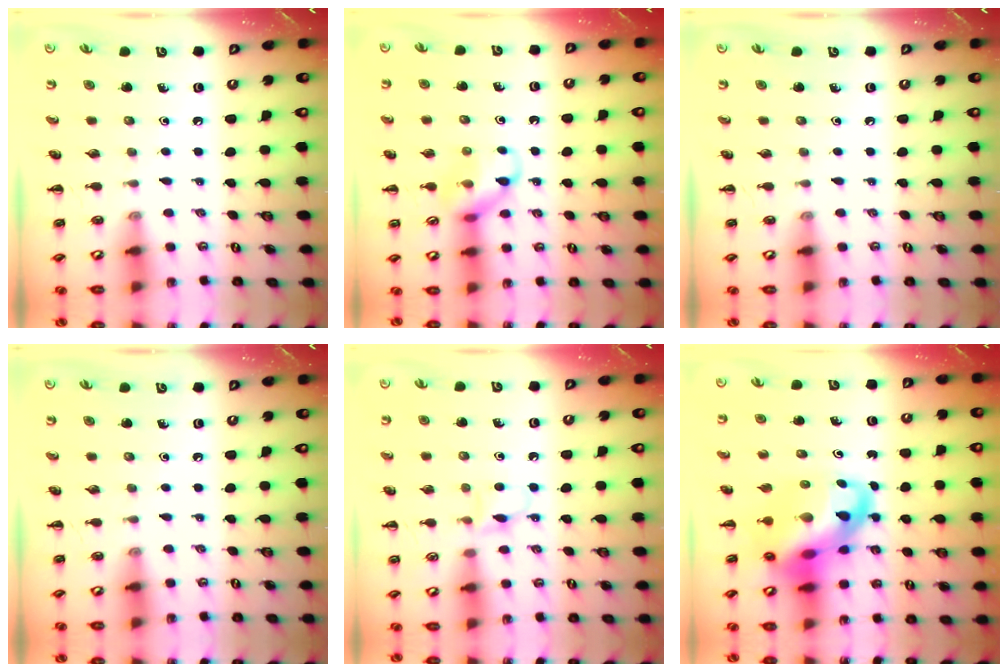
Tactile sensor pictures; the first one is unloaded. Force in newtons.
{"total": 10.7, "press": 10.7, "slide": 0.9}
{"total": 0.0}
{"total": 0.0}
{"total": 4.7, "press": 4.4, "slide": 1.5}
{"total": 16.7, "press": 16.1, "slide": 4.4}